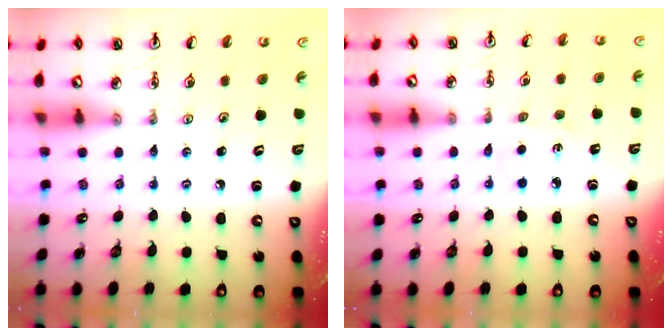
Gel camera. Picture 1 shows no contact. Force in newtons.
{"total": 3.2, "press": 3.2, "slide": 0.3}